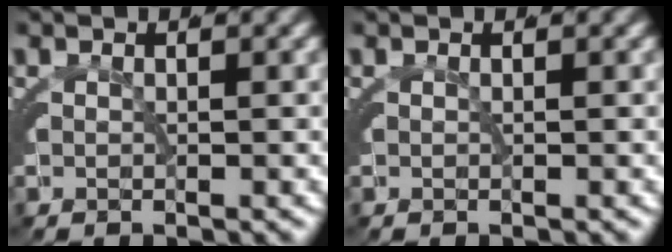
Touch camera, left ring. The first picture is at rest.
{"total": 0.0}